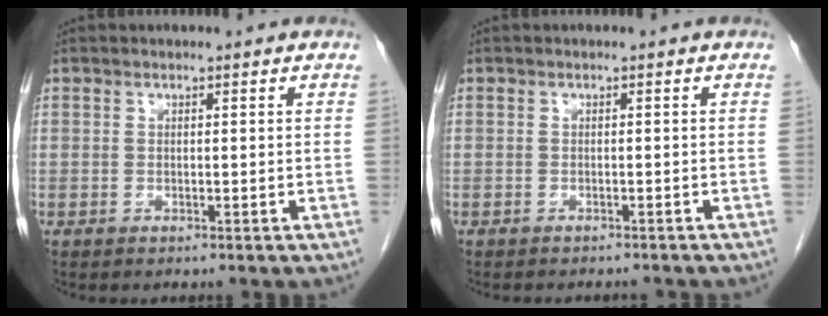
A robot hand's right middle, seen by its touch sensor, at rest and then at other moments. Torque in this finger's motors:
{"motor_torque": [0.15, -0.08, 0.00, 0.00]}